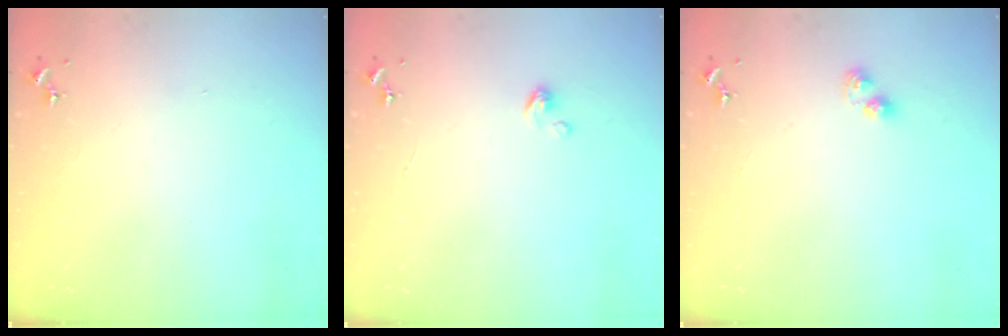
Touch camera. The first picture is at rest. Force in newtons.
{"total": 2.7, "press": 2.7, "slide": 0.2}
{"total": 2.8, "press": 2.8, "slide": 0.5}